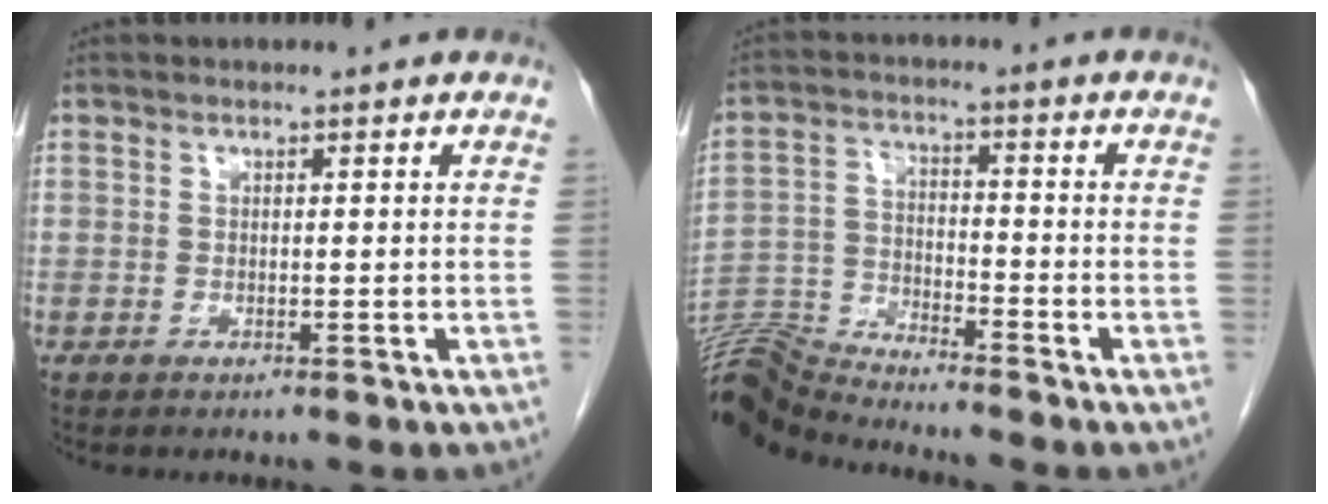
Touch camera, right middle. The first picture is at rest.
{"total": 8.4, "force": [-8.2, -1.6, 0.3], "torque": [-0.020, 0.001, -0.161]}